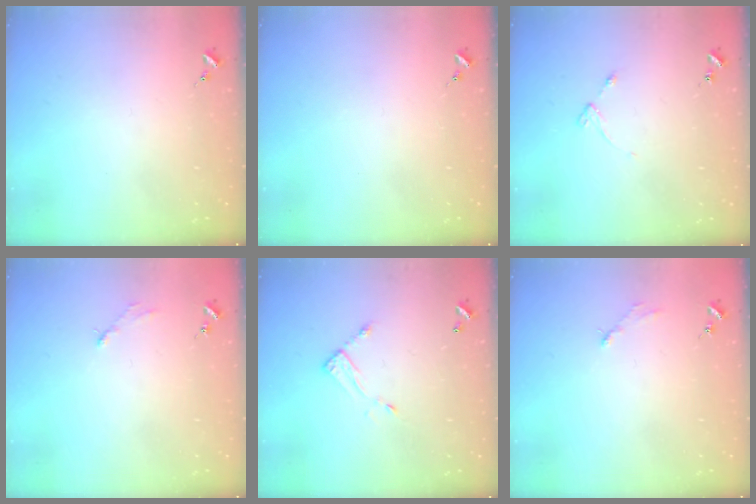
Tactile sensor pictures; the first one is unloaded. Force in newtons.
{"total": 0.0}
{"total": 4.0, "press": 3.9, "slide": 0.5}
{"total": 2.9, "press": 2.9, "slide": 0.4}
{"total": 7.1, "press": 7.1, "slide": 0.5}
{"total": 2.9, "press": 2.9, "slide": 0.4}